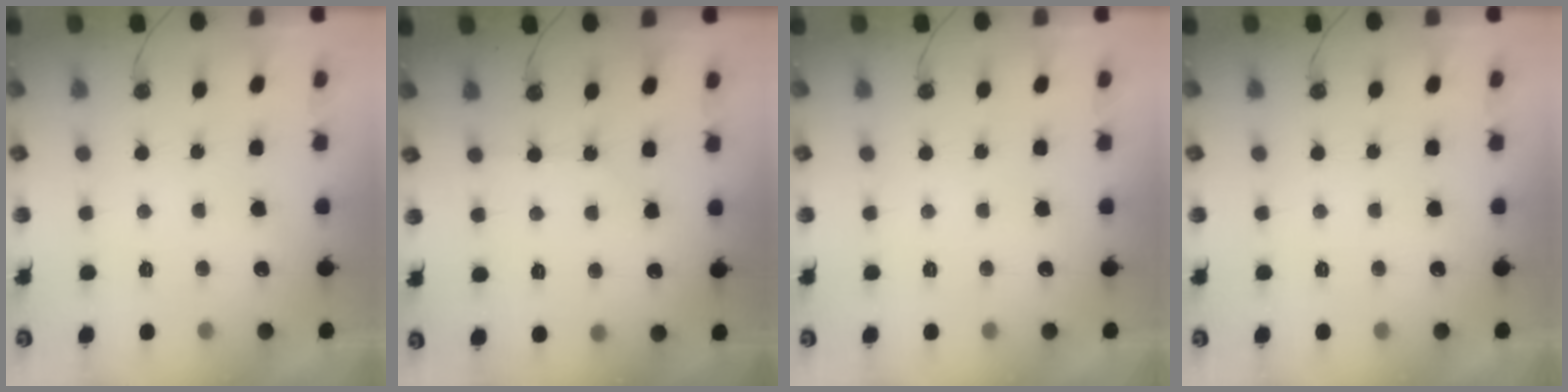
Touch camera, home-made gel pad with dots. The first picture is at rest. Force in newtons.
{"total": 3.7, "press": 3.7, "slide": 0.5}
{"total": 0.0}
{"total": 0.0}